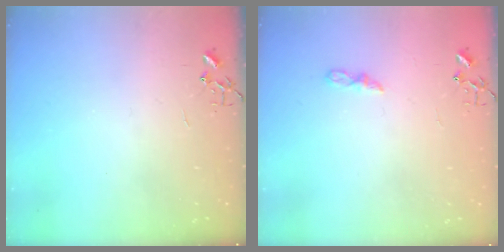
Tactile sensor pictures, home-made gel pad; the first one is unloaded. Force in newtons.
{"total": 6.2, "press": 6.1, "slide": 0.7}